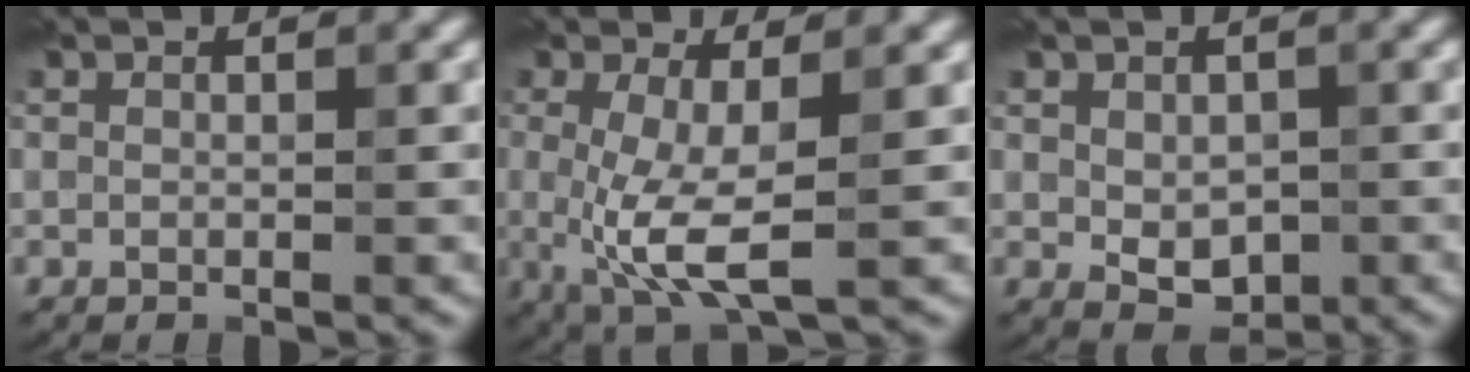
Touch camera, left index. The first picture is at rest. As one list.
[{"total": 5.5, "force": [-0.5, 1.6, 5.3], "torque": [-0.114, -0.015, -0.007]}, {"total": 3.1, "force": [-0.2, 2.1, 2.4], "torque": [-0.038, -0.007, 0.003]}]